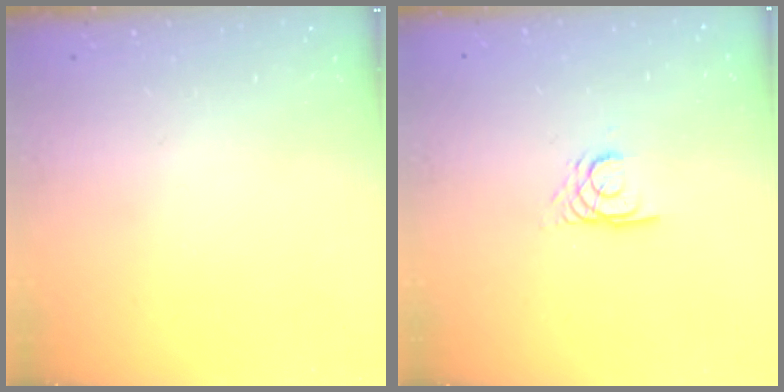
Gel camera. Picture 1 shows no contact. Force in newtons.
{"total": 3.4, "press": 3.4, "slide": 0.2}